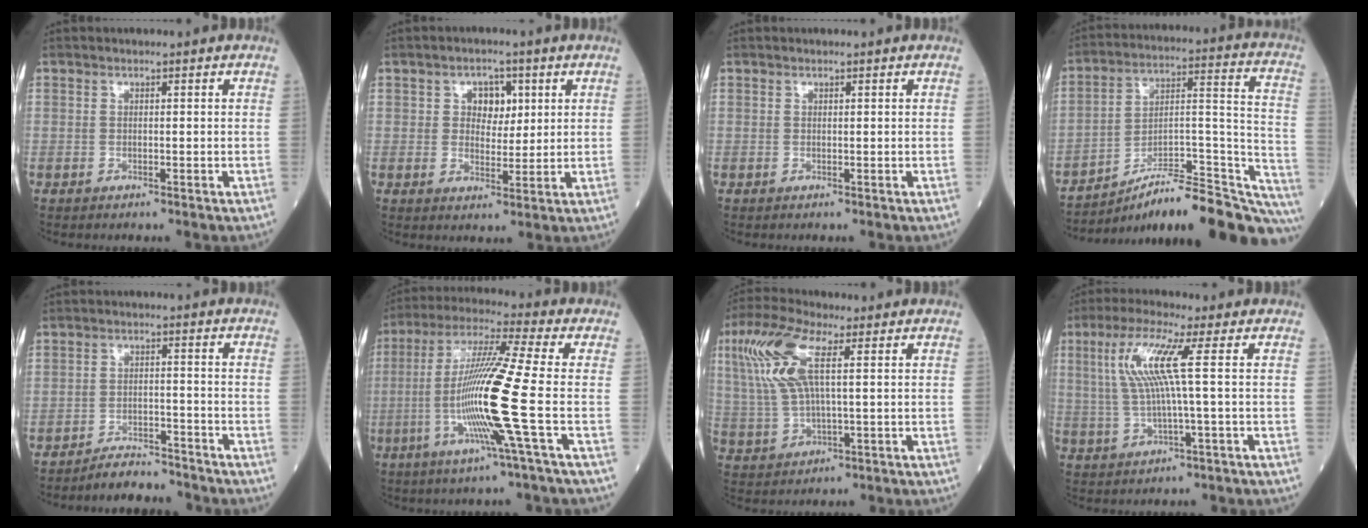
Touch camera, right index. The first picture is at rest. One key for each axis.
{"total": 4.6, "fx": 1.5, "fy": 3.1, "fz": 3.0, "tx": -0.040, "ty": 0.008, "tz": 0.024}
{"total": 0.0}
{"total": 25.7, "fx": -21.9, "fy": 3.4, "fz": 13.0, "tx": -0.108, "ty": 0.036, "tz": -0.320}
{"total": 4.9, "fx": -4.8, "fy": 1.0, "fz": 0.2, "tx": -0.002, "ty": -0.001, "tz": -0.078}
{"total": 14.5, "fx": -3.2, "fy": -2.0, "fz": 14.0, "tx": -0.280, "ty": -0.012, "tz": -0.070}
{"total": 10.5, "fx": 3.5, "fy": 2.9, "fz": 9.5, "tx": -0.234, "ty": 0.023, "tz": 0.073}
{"total": 8.4, "fx": 1.8, "fy": -0.5, "fz": 8.2, "tx": -0.179, "ty": 0.013, "tz": 0.038}